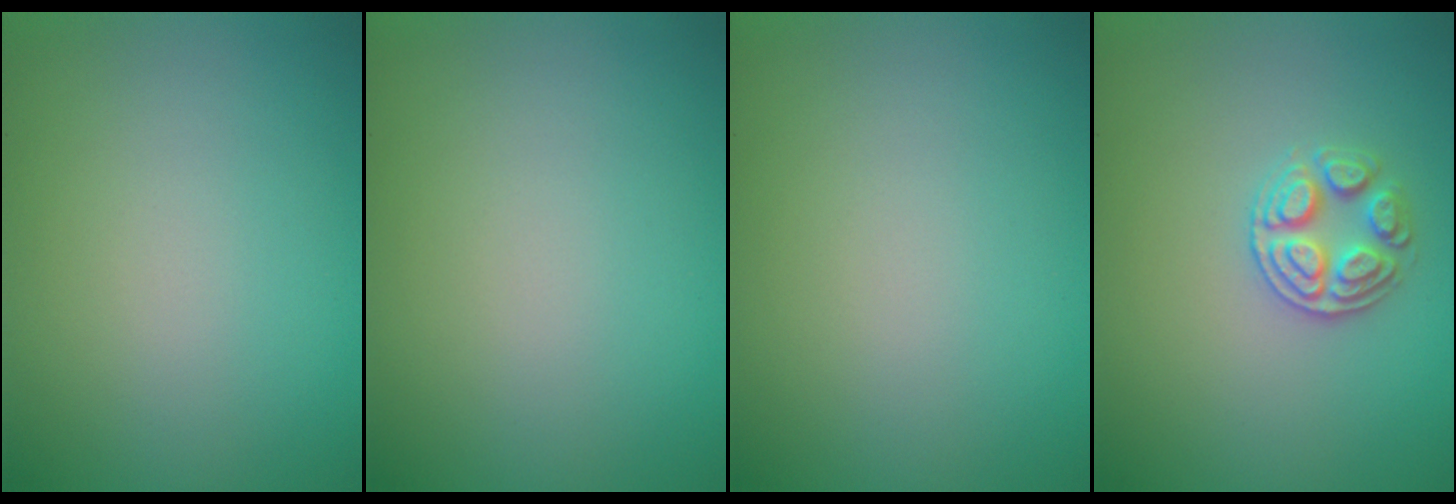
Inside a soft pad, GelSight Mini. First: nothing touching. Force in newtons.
{"total": 0.0}
{"total": 0.0}
{"total": 2.6, "press": 2.6, "slide": 0.5}